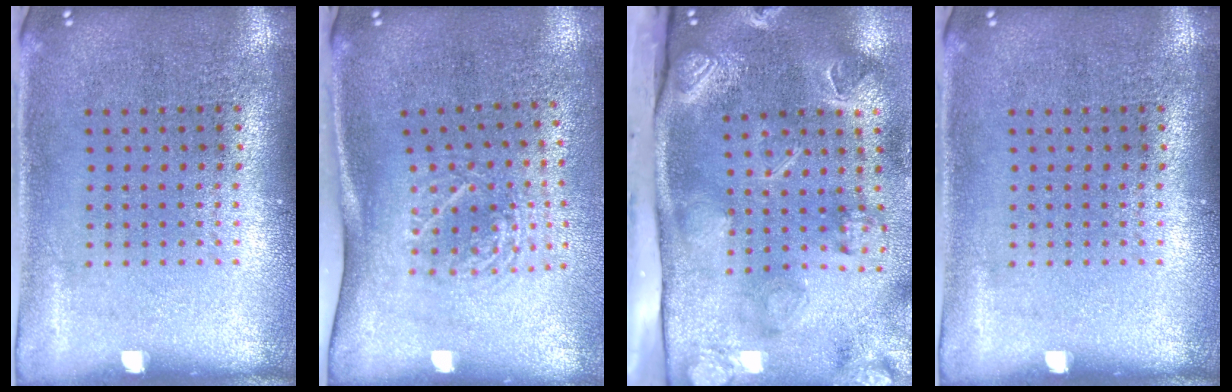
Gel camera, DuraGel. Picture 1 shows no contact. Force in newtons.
{"total": 1.8, "press": 1.3, "slide": 1.4}
{"total": 4.0, "press": 3.1, "slide": 2.5}
{"total": 0.0}